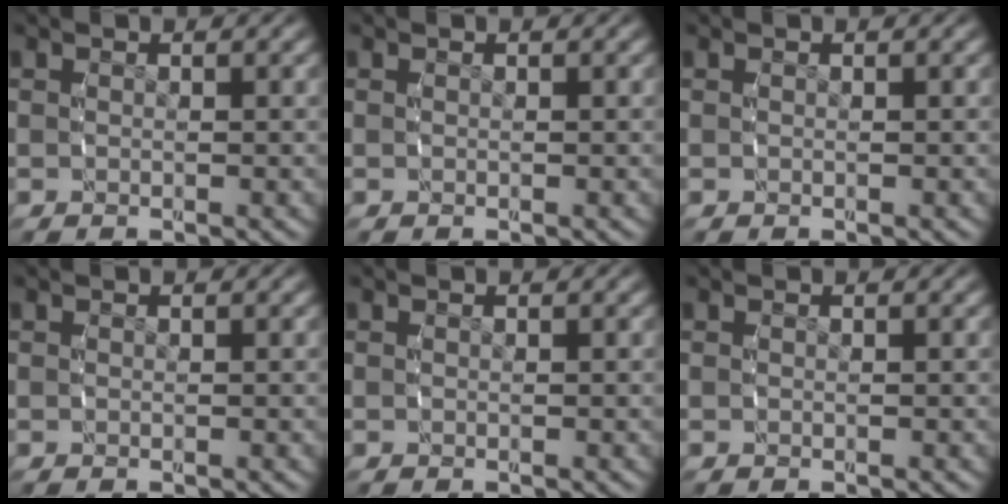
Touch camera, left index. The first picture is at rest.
{"total": 0.0}
{"total": 0.0}
{"total": 0.0}
{"total": 0.0}
{"total": 0.0}